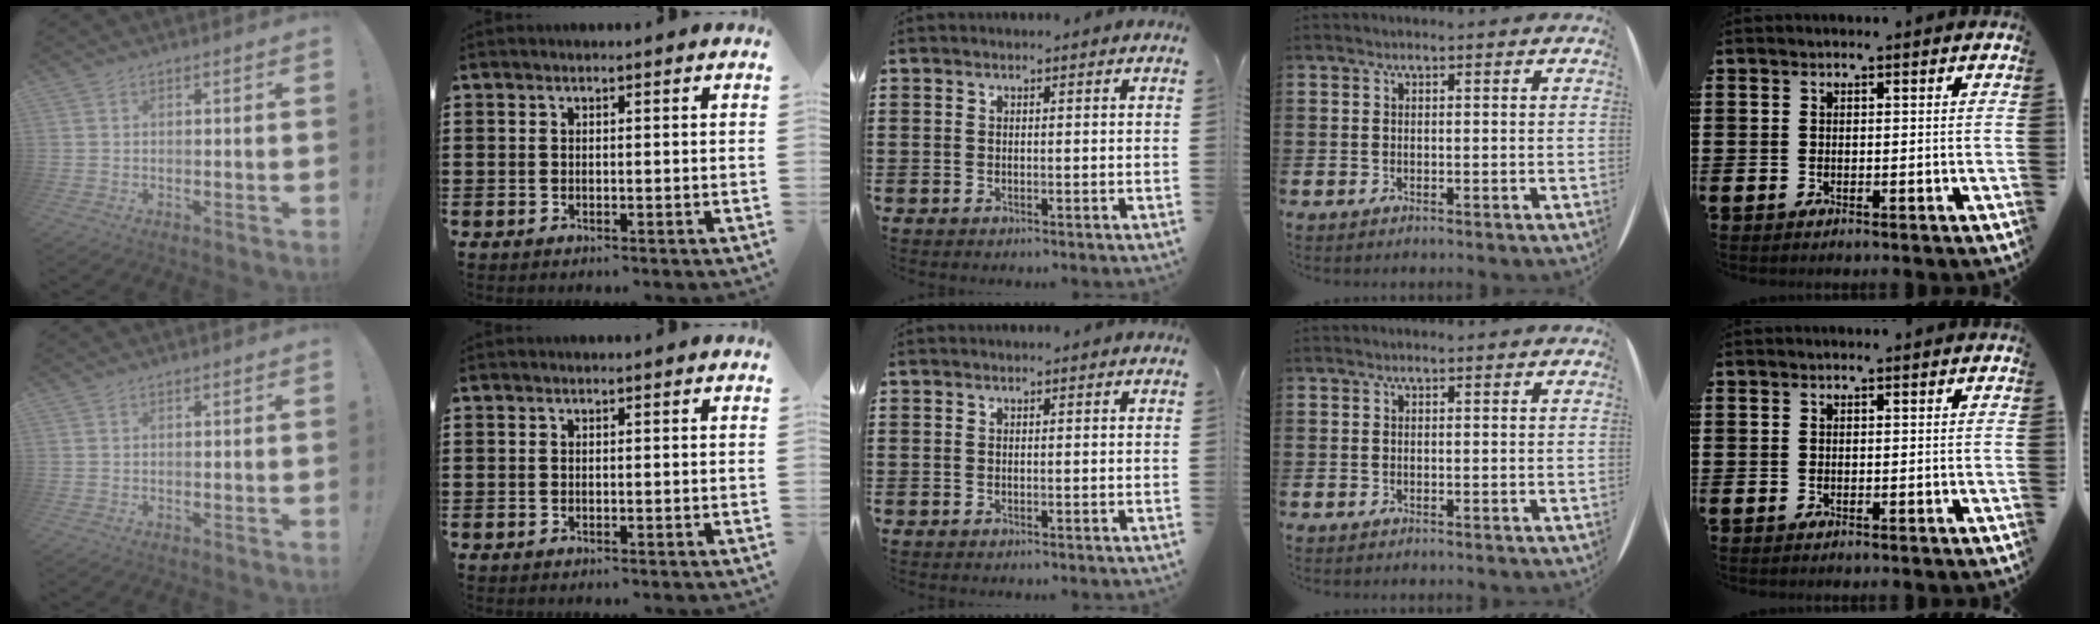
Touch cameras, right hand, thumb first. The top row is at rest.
{}